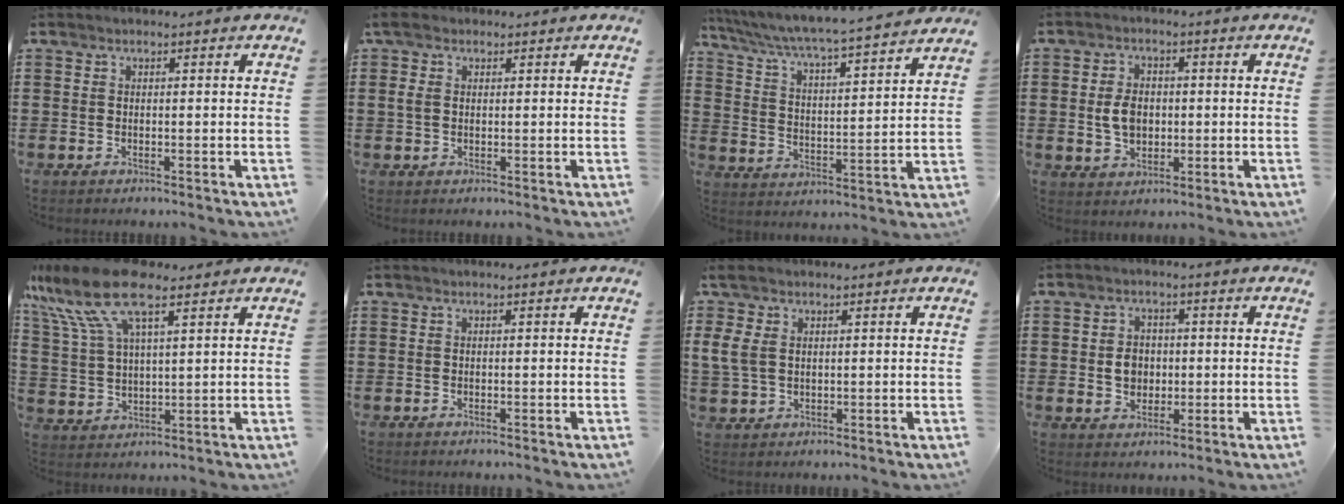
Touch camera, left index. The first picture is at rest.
{"total": 3.2, "force": [0.8, 2.0, 2.3], "torque": [-0.064, 0.004, 0.008]}
{"total": 4.4, "force": [4.1, -0.6, 1.5], "torque": [-0.053, -0.039, 0.058]}
{"total": 5.0, "force": [-0.1, 3.4, 3.7], "torque": [-0.074, 0.005, -0.006]}
{"total": 13.9, "force": [8.3, 5.0, 9.9], "torque": [-0.230, -0.006, 0.145]}
{"total": 0.0}
{"total": 4.0, "force": [1.2, 2.6, 2.7], "torque": [-0.075, 0.006, 0.018]}
{"total": 4.0, "force": [-0.1, 3.3, 2.2], "torque": [-0.044, 0.006, -0.007]}